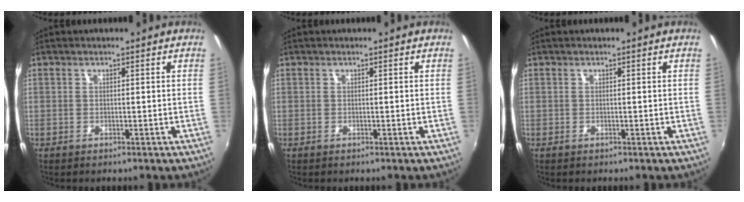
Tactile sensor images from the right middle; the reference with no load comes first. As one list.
[{"total": 0.0}, {"total": 0.0}]